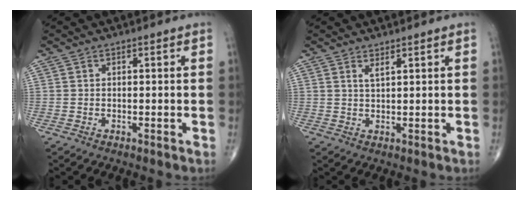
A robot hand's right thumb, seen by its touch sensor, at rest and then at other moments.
{"total": 1.4, "force": [1.0, 0.2, 1.0], "torque": [-0.021, -0.008, 0.023]}